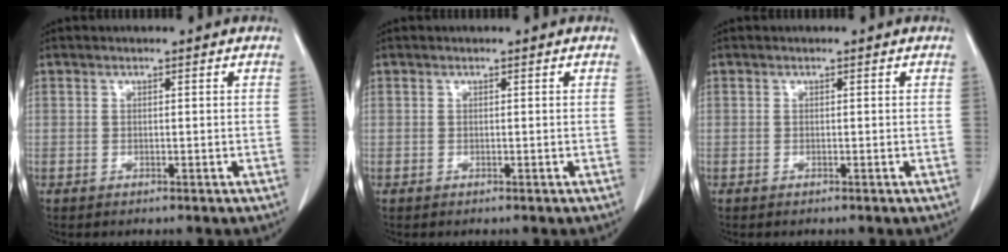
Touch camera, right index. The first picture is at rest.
{"total": 0.0}
{"total": 0.0}